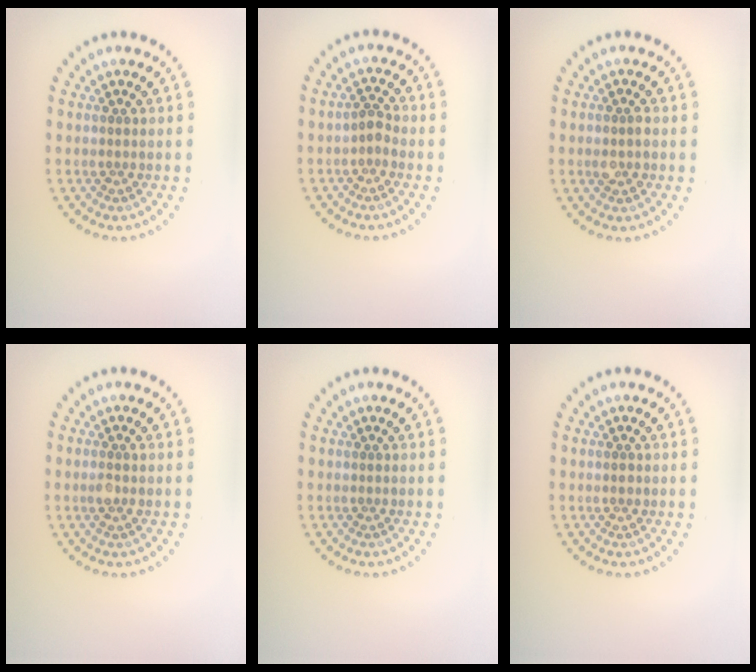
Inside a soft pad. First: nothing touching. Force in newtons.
{"total": 1.2, "press": 1.0, "slide": 0.6}
{"total": 1.5, "press": 1.5, "slide": 0.2}
{"total": 0.9, "press": 0.8, "slide": 0.4}
{"total": 0.0}
{"total": 0.7, "press": 0.7, "slide": 0.0}